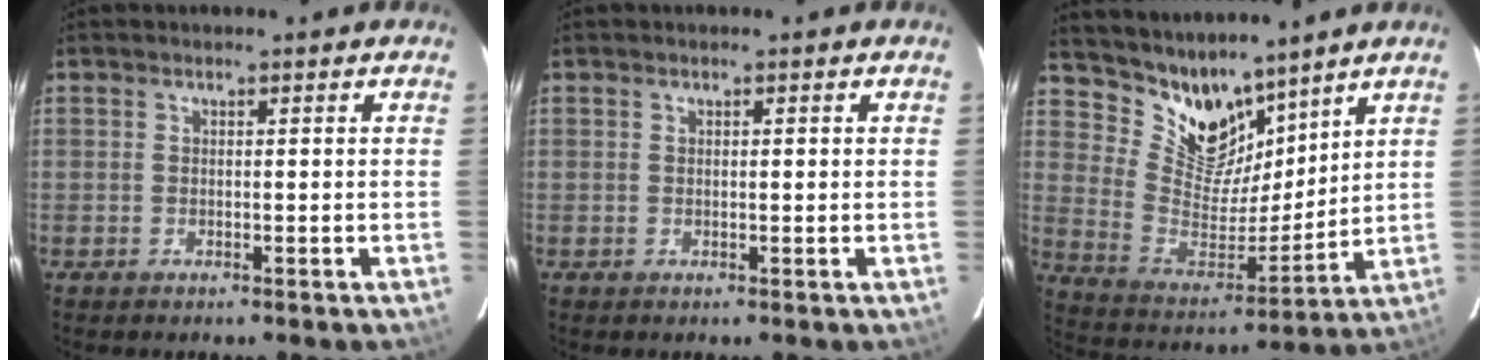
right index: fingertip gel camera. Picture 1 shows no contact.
{"total": 0.6, "force": [0.3, 0.1, 0.6], "torque": [-0.008, 0.003, 0.006]}
{"total": 13.1, "force": [10.7, 6.2, 4.2], "torque": [-0.086, -0.008, 0.213]}